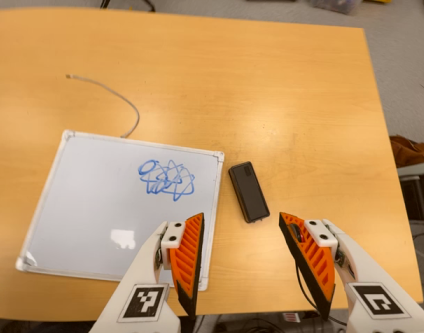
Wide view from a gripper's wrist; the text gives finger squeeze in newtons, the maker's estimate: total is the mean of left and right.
{"total": 0.0}